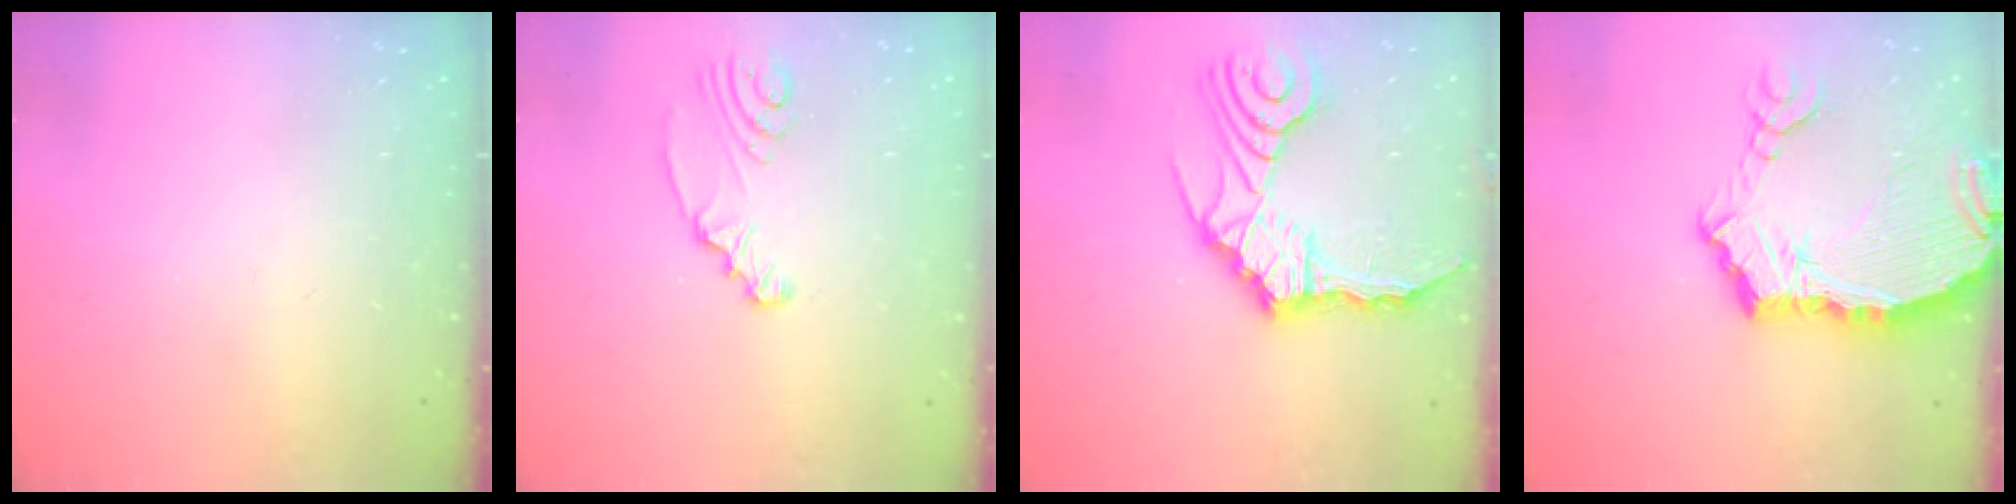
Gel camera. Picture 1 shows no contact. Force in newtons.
{"total": 3.4, "press": 3.4, "slide": 0.3}
{"total": 14.8, "press": 13.9, "slide": 5.2}
{"total": 9.7, "press": 9.7, "slide": 1.1}